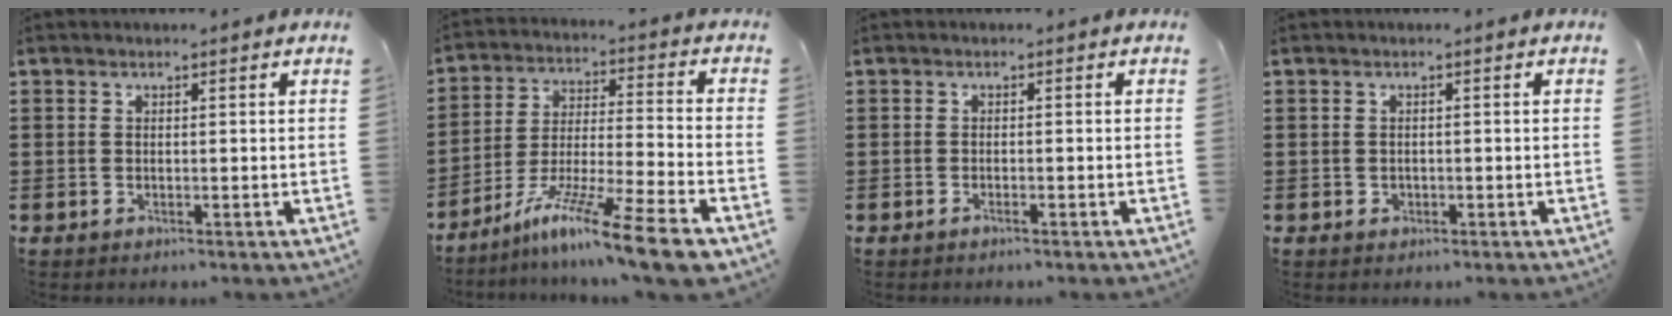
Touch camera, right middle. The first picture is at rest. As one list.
[{"total": 13.3, "force": [-10.0, 0.2, 8.8], "torque": [-0.148, 0.016, -0.186]}, {"total": 0.7, "force": [-0.5, 0.1, 0.5], "torque": [-0.011, -0.004, -0.009]}, {"total": 0.7, "force": [-0.1, 0.7, 0.3], "torque": [-0.008, 0.005, -0.004]}]